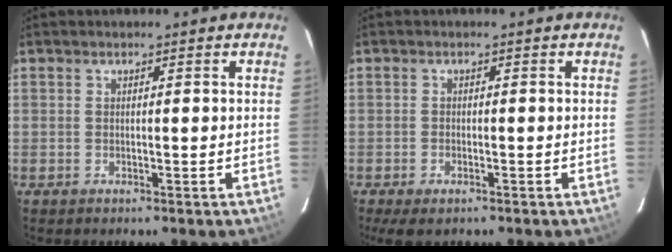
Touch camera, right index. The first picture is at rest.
{"total": 3.8, "force": [-2.5, 1.6, 2.3], "torque": [-0.054, -0.013, -0.044]}